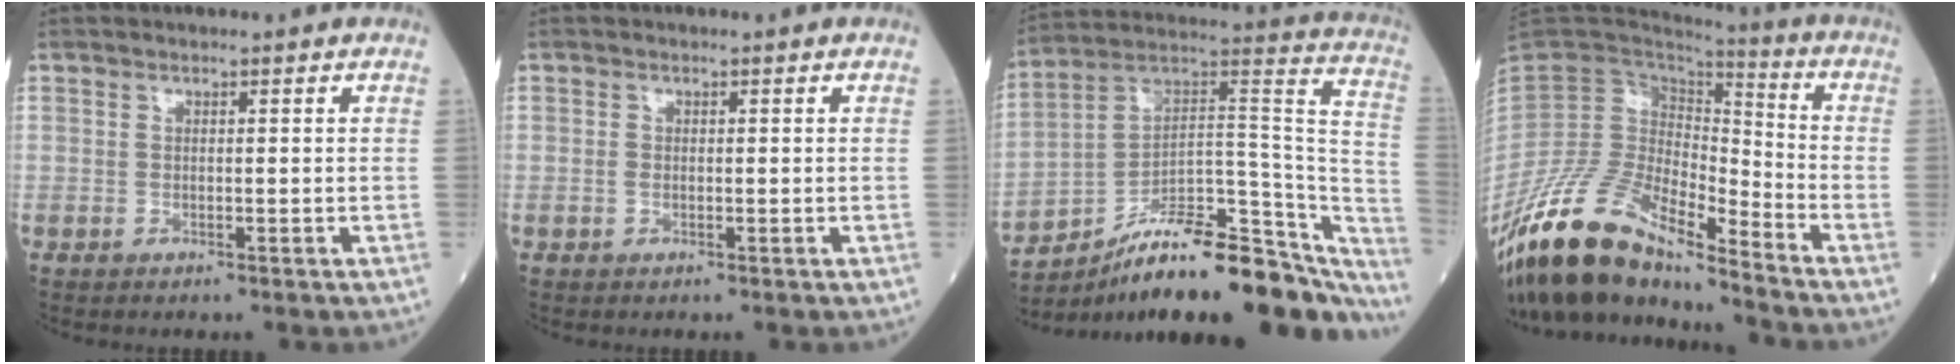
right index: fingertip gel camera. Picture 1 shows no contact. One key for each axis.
{"total": 0.6, "fx": -0.2, "fy": 0.5, "fz": 0.4, "tx": -0.010, "ty": 0.001, "tz": -0.006}
{"total": 28.3, "fx": -21.3, "fy": 7.2, "fz": 17.1, "tx": -0.180, "ty": 0.038, "tz": -0.316}
{"total": 16.0, "fx": -13.2, "fy": 4.0, "fz": 8.1, "tx": -0.156, "ty": 0.023, "tz": -0.250}